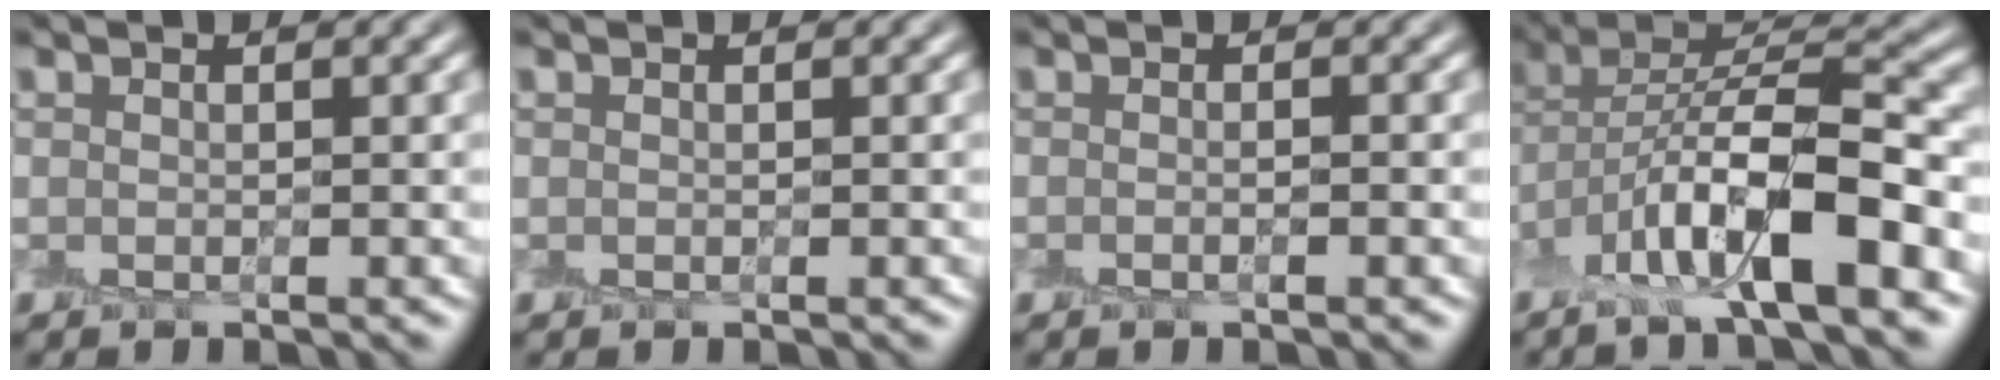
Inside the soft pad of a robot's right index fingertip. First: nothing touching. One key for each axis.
{"total": 0.0}
{"total": 0.7, "fx": -0.4, "fy": -0.1, "fz": 0.6, "tx": -0.011, "ty": -0.006, "tz": -0.008}
{"total": 9.3, "fx": -4.6, "fy": 2.7, "fz": 7.6, "tx": -0.133, "ty": 0.011, "tz": -0.090}